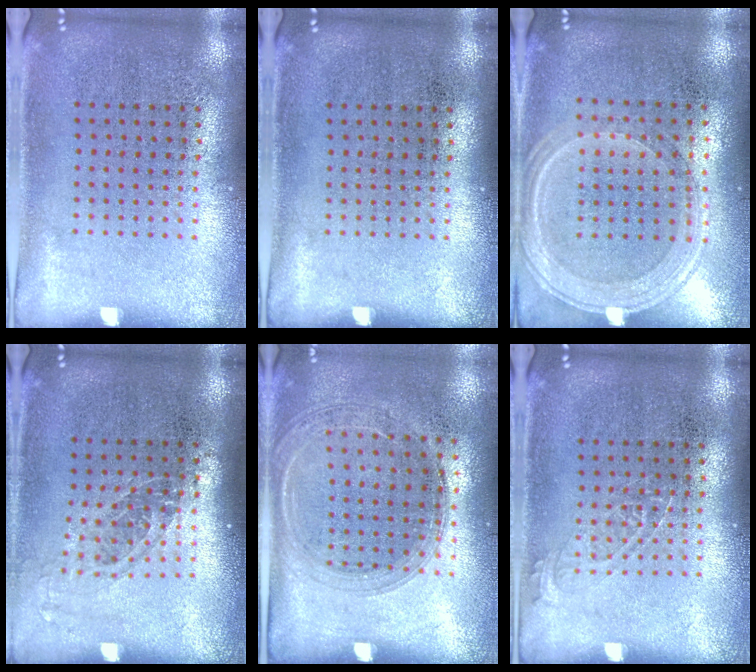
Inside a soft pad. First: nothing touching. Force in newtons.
{"total": 0.0}
{"total": 1.2, "press": 1.2, "slide": 0.3}
{"total": 1.2, "press": 1.0, "slide": 0.7}
{"total": 1.5, "press": 1.4, "slide": 0.3}
{"total": 1.0, "press": 1.0, "slide": 0.1}